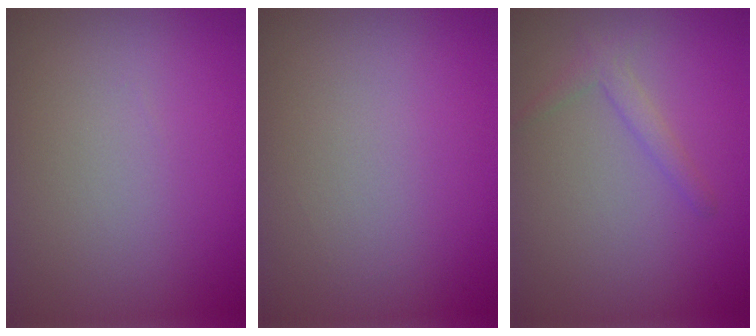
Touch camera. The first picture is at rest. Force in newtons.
{"total": 0.0}
{"total": 1.5, "press": 1.5, "slide": 0.1}